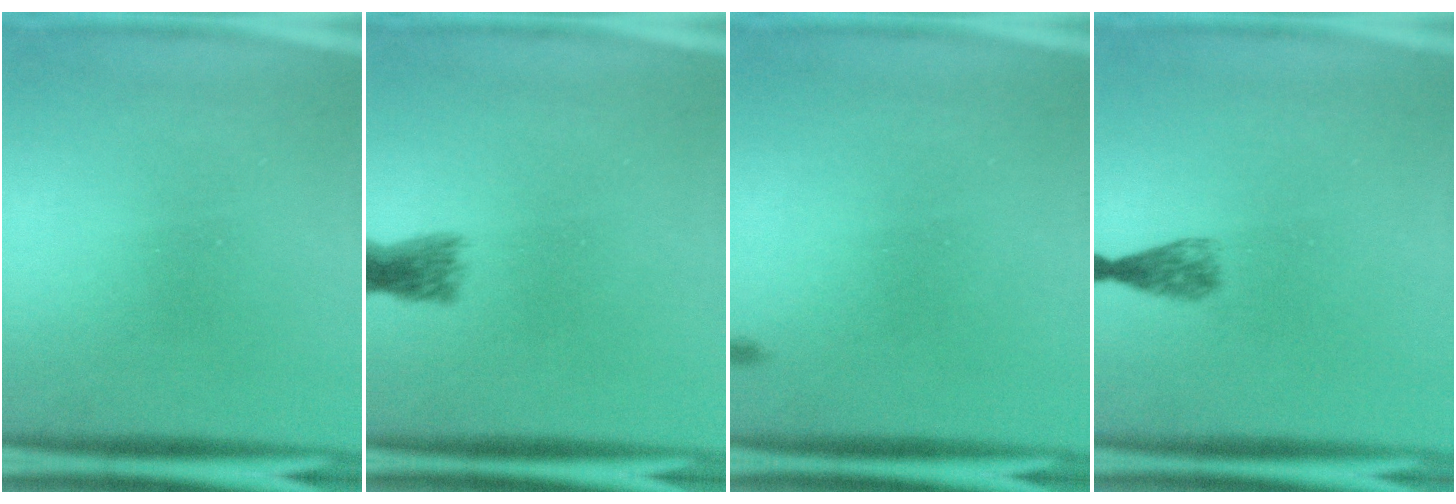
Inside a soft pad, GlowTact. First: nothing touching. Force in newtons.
{"total": 2.0}
{"total": 0.6}
{"total": 1.4}